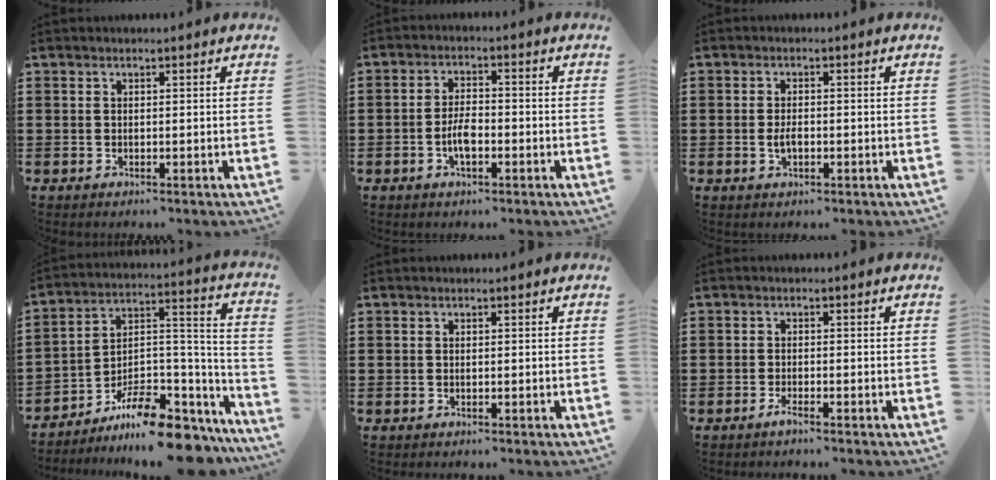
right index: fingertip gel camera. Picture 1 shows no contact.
{"total": 4.3, "force": [-1.4, 1.8, 3.6], "torque": [-0.077, 0.002, -0.028]}
{"total": 2.4, "force": [-0.5, 1.1, 2.0], "torque": [-0.046, -0.001, -0.012]}
{"total": 11.6, "force": [-9.2, 3.4, 6.1], "torque": [-0.092, 0.034, -0.168]}
{"total": 0.0}
{"total": 1.4, "force": [-1.0, -0.1, 0.9], "torque": [-0.017, -0.007, -0.018]}